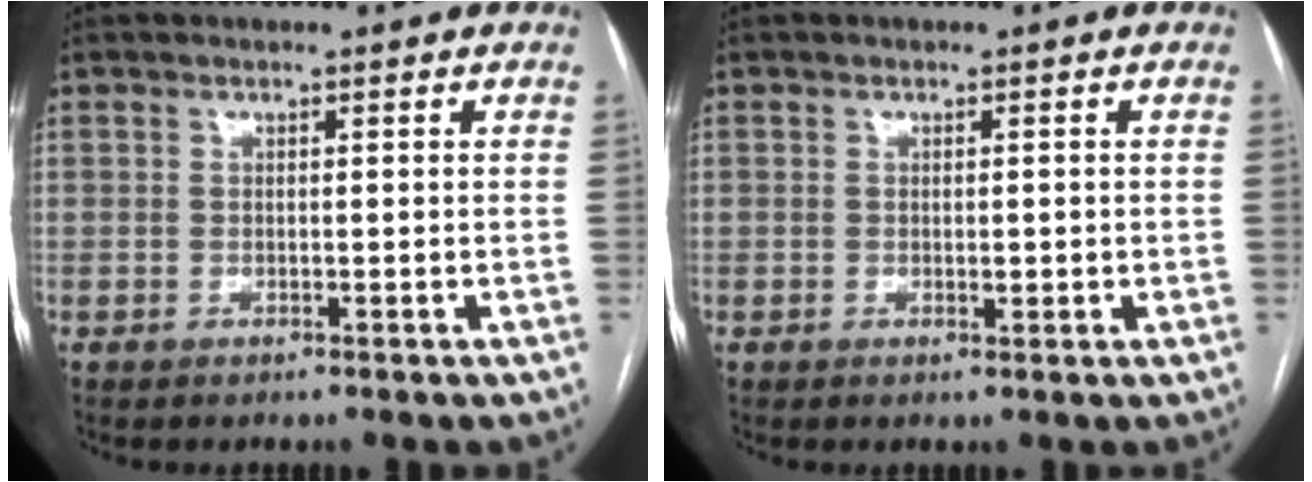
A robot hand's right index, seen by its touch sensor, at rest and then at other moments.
{"total": 1.2, "force": [0.0, 0.7, 1.0], "torque": [-0.012, -0.001, 0.001]}